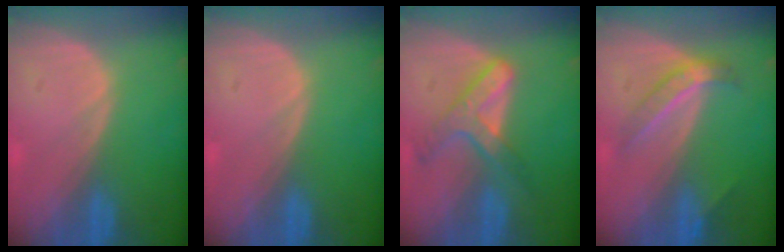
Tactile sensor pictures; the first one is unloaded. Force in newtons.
{"total": 0.0}
{"total": 6.8, "press": 5.9, "slide": 3.4}
{"total": 4.4, "press": 4.3, "slide": 0.8}